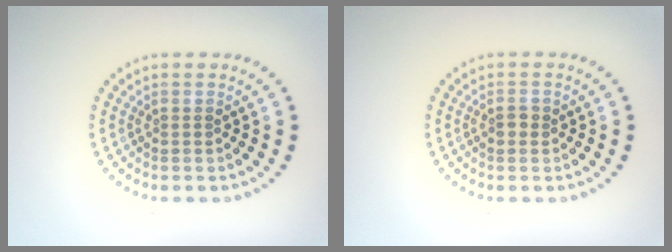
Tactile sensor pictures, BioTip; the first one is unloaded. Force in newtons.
{"total": 1.1, "press": 1.1, "slide": 0.1}